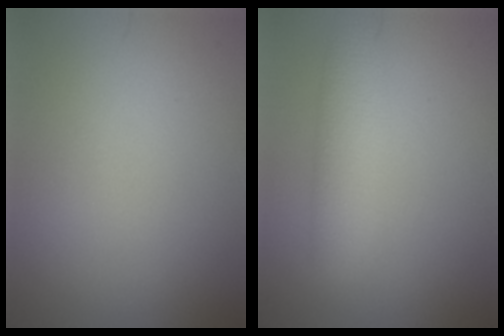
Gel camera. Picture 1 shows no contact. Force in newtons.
{"total": 4.2, "press": 4.2, "slide": 0.3}